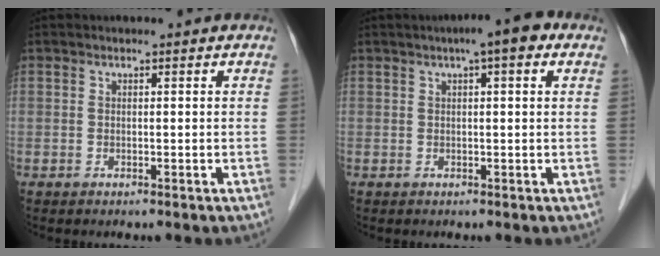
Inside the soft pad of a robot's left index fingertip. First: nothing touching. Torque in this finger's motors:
{"motor_torque": [1.05, -0.52, 0.36, 0.07]}